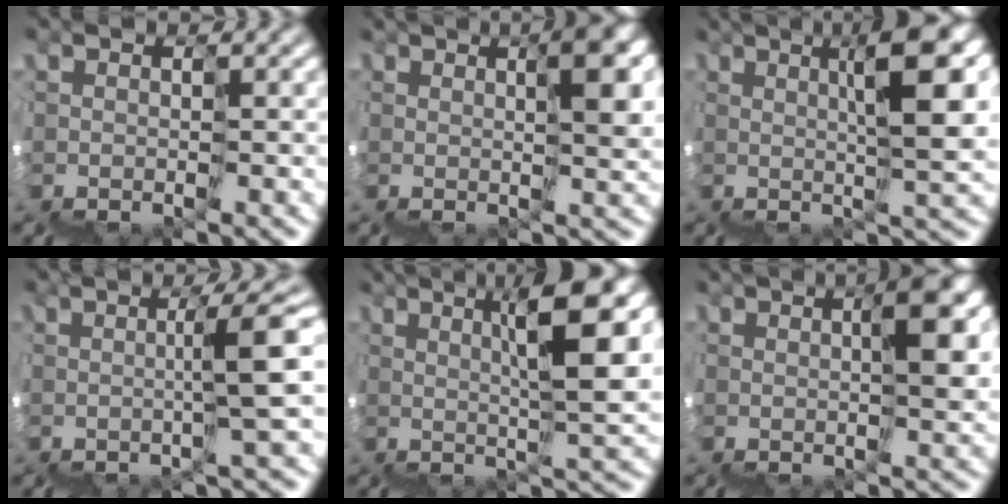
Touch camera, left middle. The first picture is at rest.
{"total": 7.2, "force": [3.6, 1.6, 6.0], "torque": [-0.096, 0.019, 0.071]}
{"total": 7.7, "force": [3.2, 0.8, 7.0], "torque": [-0.099, 0.031, 0.057]}
{"total": 5.1, "force": [0.8, -0.4, 5.0], "torque": [-0.047, 0.021, 0.003]}
{"total": 7.1, "force": [3.3, 0.0, 6.3], "torque": [-0.081, 0.032, 0.055]}
{"total": 6.3, "force": [2.7, 1.6, 5.4], "torque": [-0.091, 0.025, 0.047]}